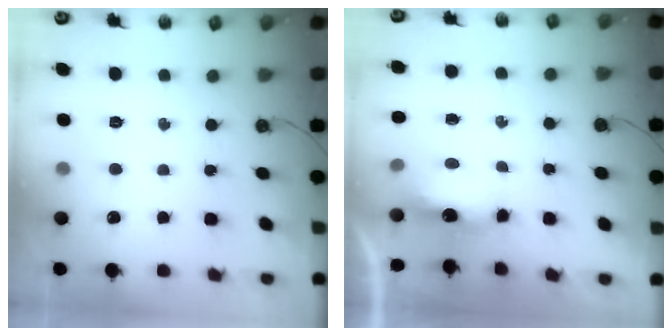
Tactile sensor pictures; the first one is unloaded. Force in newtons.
{"total": 6.1, "press": 6.0, "slide": 0.6}